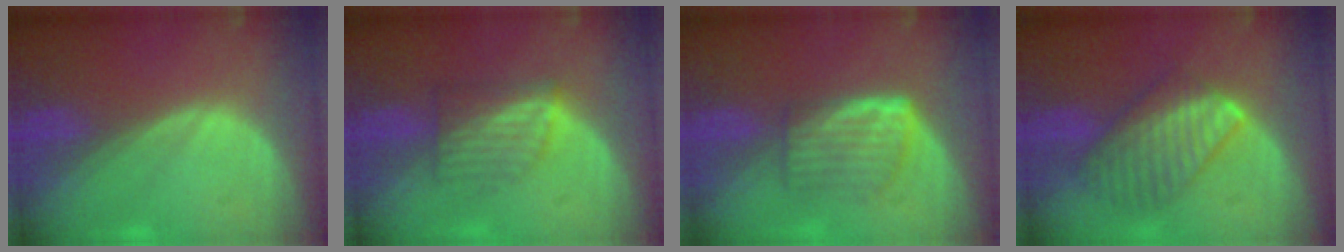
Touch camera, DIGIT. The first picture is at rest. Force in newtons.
{"total": 6.1, "press": 5.4, "slide": 2.8}
{"total": 5.9, "press": 5.3, "slide": 2.6}
{"total": 7.2, "press": 7.2, "slide": 0.2}